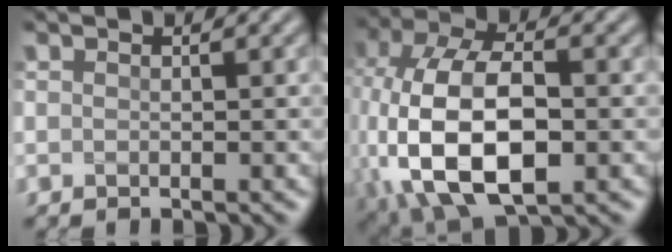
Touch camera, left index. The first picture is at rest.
{"total": 13.8, "force": [-1.9, 7.9, 11.1], "torque": [-0.227, -0.007, -0.028]}